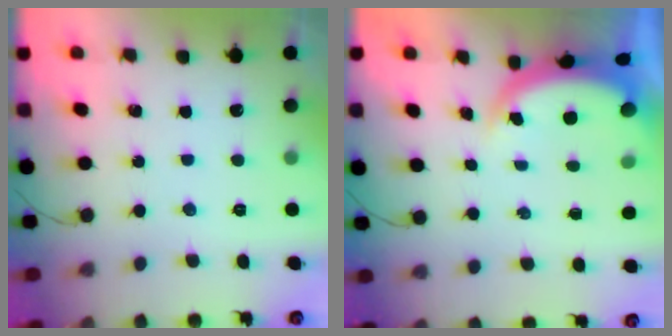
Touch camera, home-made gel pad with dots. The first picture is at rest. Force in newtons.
{"total": 5.1, "press": 4.9, "slide": 1.3}